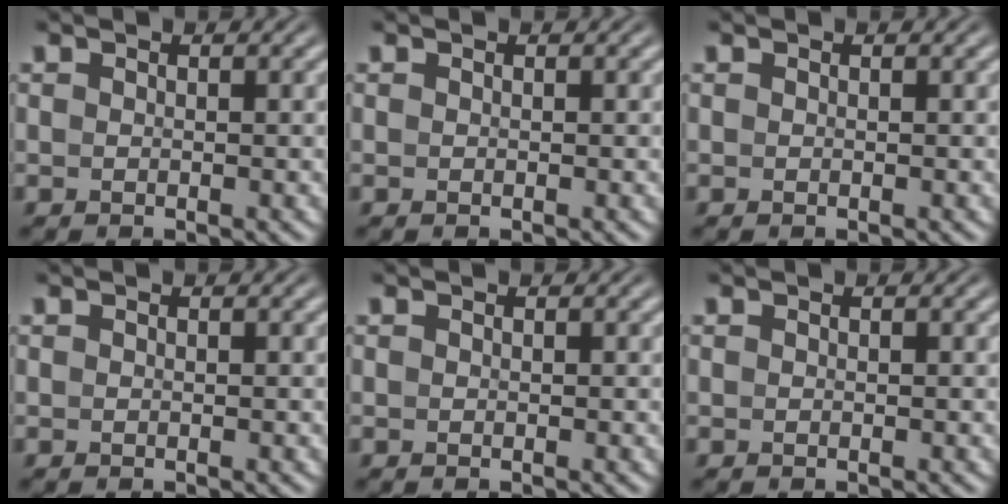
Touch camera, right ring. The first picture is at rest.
{"total": 0.0}
{"total": 0.0}
{"total": 0.0}
{"total": 0.0}
{"total": 0.0}